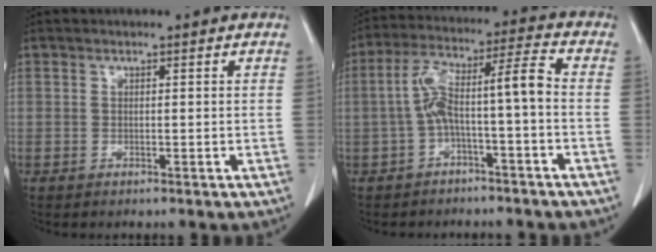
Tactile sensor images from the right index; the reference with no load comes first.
{"total": 8.6, "force": [-1.8, 0.6, 8.4], "torque": [-0.155, 0.045, -0.035]}